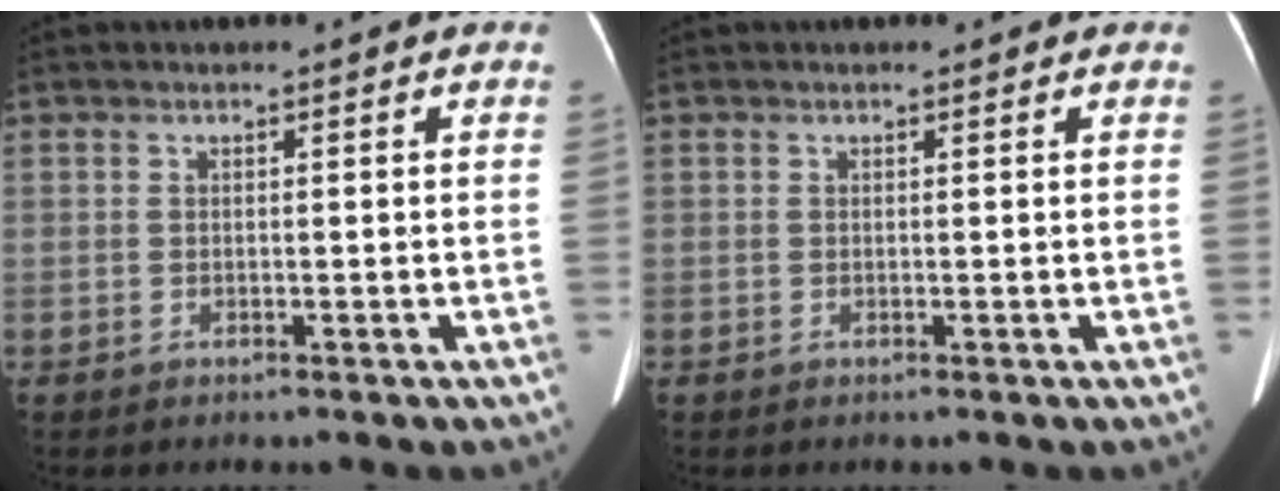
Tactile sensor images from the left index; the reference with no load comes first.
{"total": 0.5, "force": [0.5, 0.2, 0.1], "torque": [-0.008, 0.002, 0.003]}